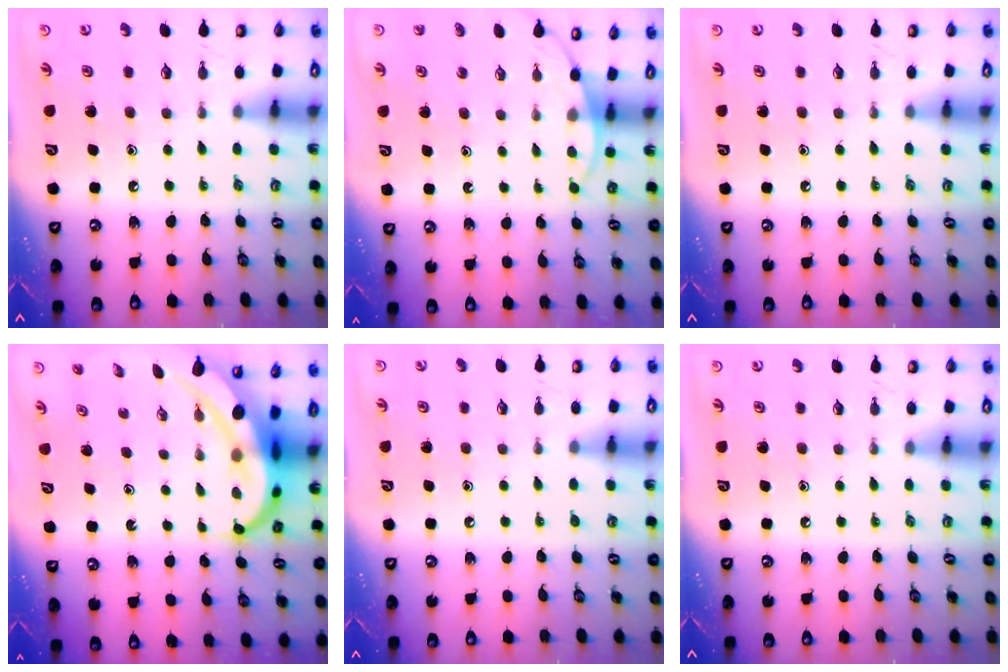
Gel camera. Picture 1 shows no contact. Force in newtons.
{"total": 3.8, "press": 3.8, "slide": 0.3}
{"total": 0.0}
{"total": 9.5, "press": 9.4, "slide": 1.5}
{"total": 2.9, "press": 2.8, "slide": 0.4}
{"total": 0.0}